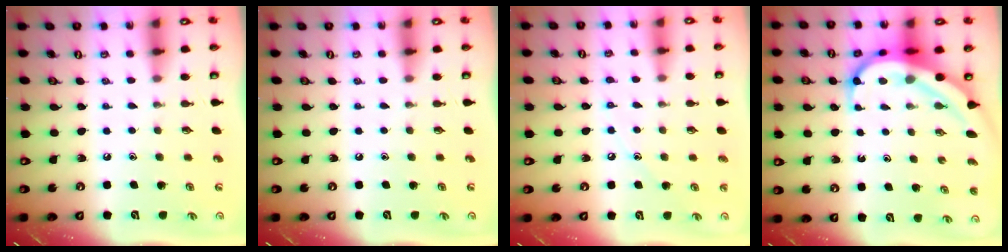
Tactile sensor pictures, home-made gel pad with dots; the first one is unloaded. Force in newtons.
{"total": 0.0}
{"total": 4.7, "press": 4.7, "slide": 0.6}
{"total": 10.3, "press": 10.2, "slide": 1.3}